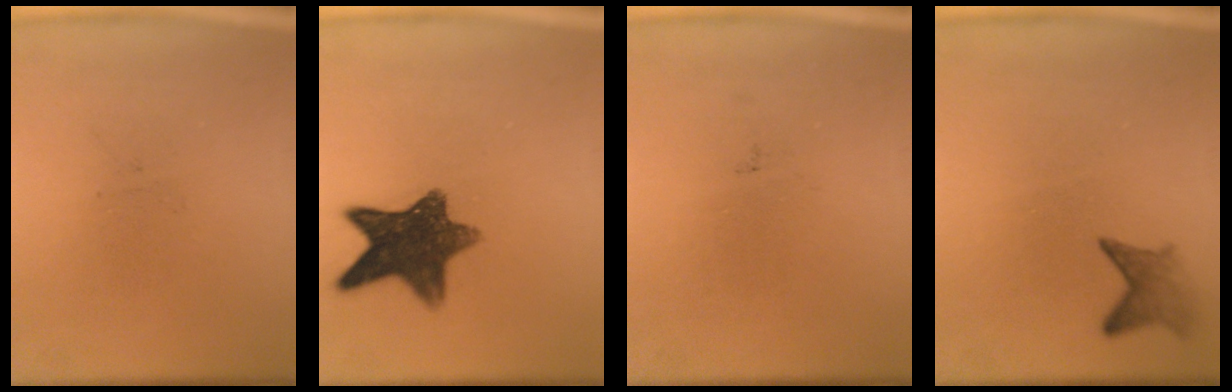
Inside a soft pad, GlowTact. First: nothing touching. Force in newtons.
{"total": 10.8}
{"total": 0.0}
{"total": 2.4}